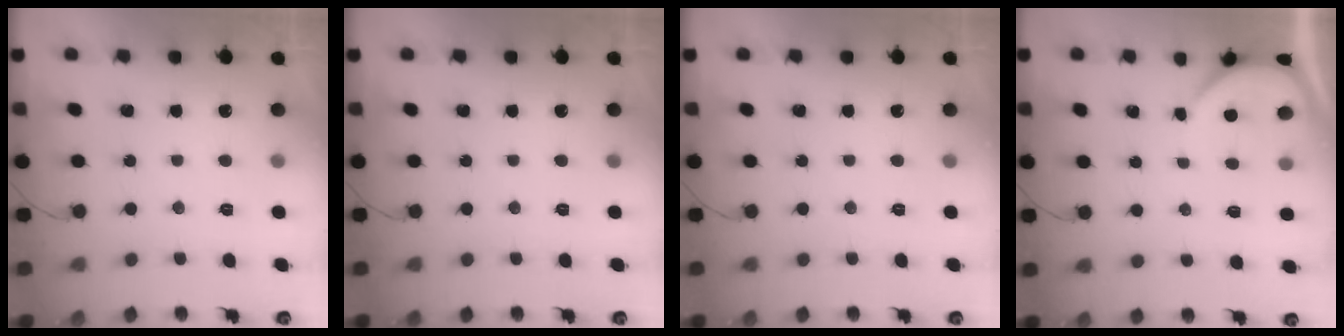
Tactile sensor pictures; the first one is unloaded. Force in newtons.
{"total": 0.0}
{"total": 0.0}
{"total": 2.9, "press": 2.8, "slide": 0.3}